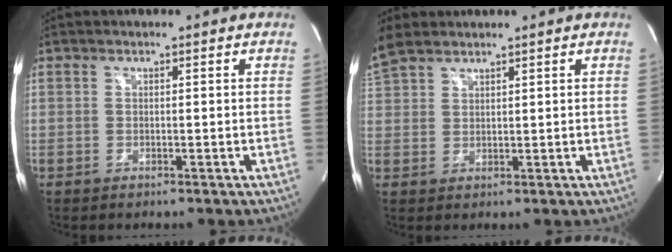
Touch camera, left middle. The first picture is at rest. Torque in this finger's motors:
{"motor_torque": [0.30, -0.41, 1.06, 0.21]}